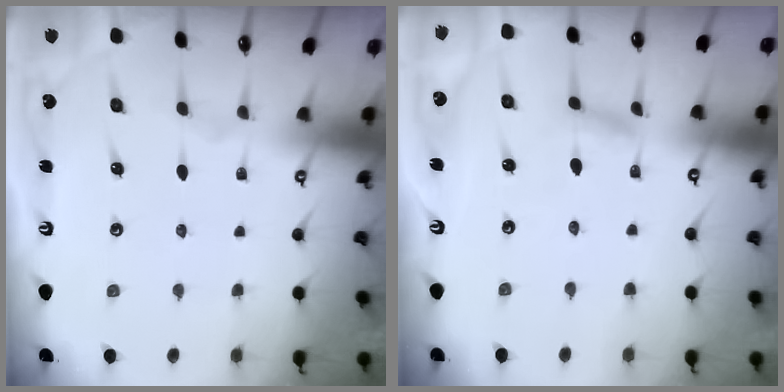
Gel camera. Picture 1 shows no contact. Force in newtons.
{"total": 2.4, "press": 2.4, "slide": 0.2}